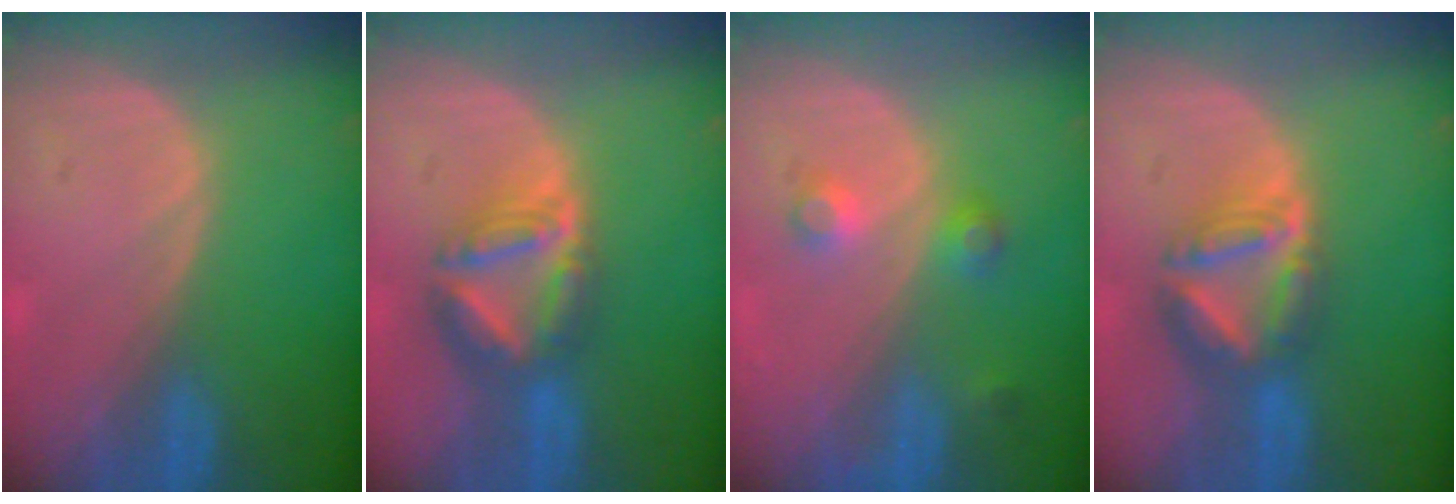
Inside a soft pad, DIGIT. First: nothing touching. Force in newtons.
{"total": 8.0, "press": 6.9, "slide": 4.0}
{"total": 3.7, "press": 3.4, "slide": 1.6}
{"total": 8.0, "press": 6.9, "slide": 4.0}